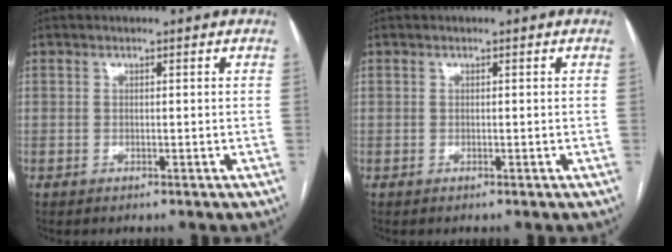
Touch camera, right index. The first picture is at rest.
{"total": 0.0}